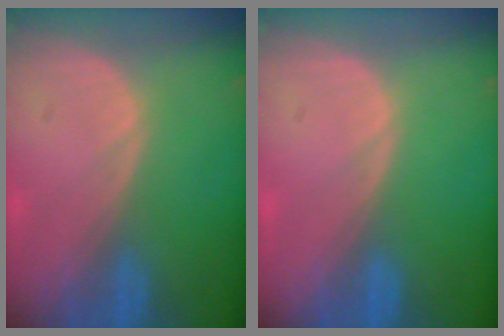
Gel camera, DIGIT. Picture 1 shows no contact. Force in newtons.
{"total": 0.0}